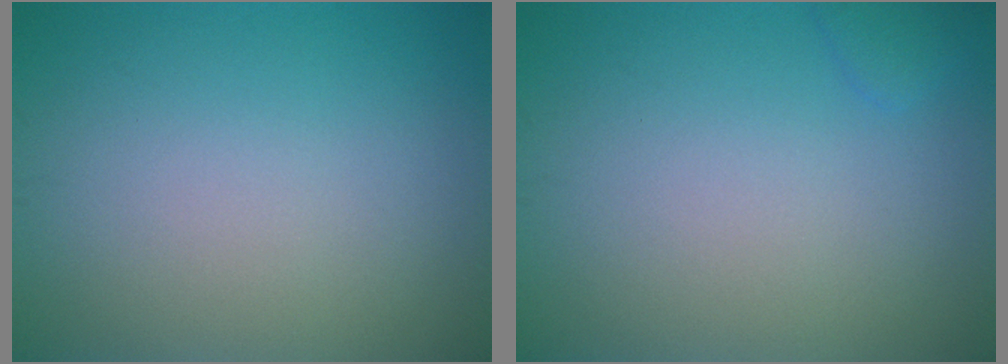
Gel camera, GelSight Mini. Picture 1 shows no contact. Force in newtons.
{"total": 0.8, "press": 0.8, "slide": 0.1}